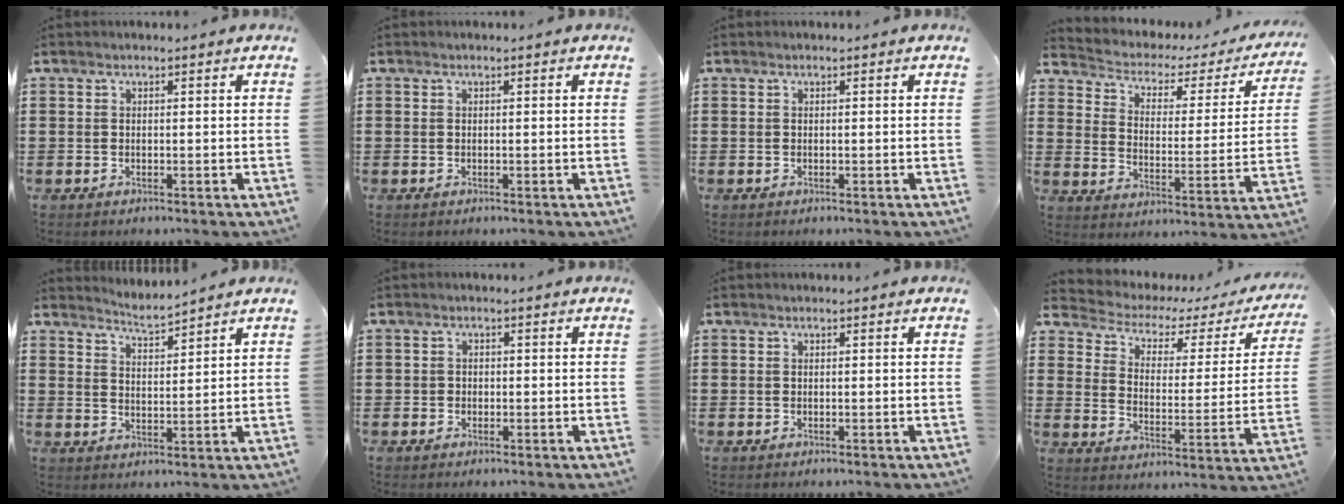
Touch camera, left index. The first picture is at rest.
{"total": 0.0}
{"total": 0.0}
{"total": 2.5, "force": [1.4, 1.7, 1.1], "torque": [-0.037, -0.014, 0.013]}
{"total": 3.2, "force": [3.2, -0.4, 0.2], "torque": [-0.015, -0.016, 0.057]}
{"total": 0.8, "force": [-0.1, 0.8, 0.2], "torque": [-0.007, 0.004, -0.004]}
{"total": 0.0}
{"total": 2.8, "force": [1.6, 1.7, 1.5], "torque": [-0.046, -0.013, 0.015]}